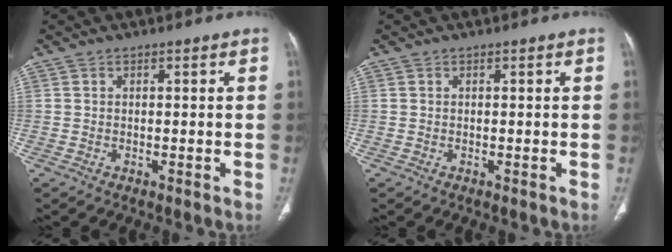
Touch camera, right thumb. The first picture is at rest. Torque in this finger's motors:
{"motor_torque": [-0.06, -0.12, 0.54, -0.18, -0.06]}